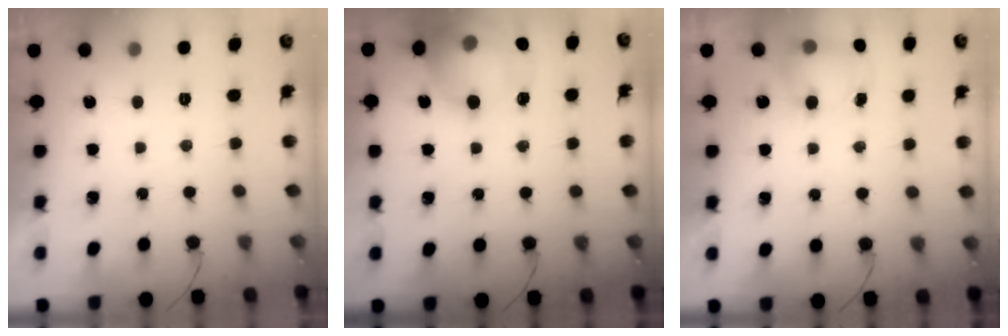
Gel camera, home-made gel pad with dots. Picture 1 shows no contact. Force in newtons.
{"total": 17.4, "press": 17.3, "slide": 1.7}
{"total": 5.8, "press": 5.8, "slide": 0.6}